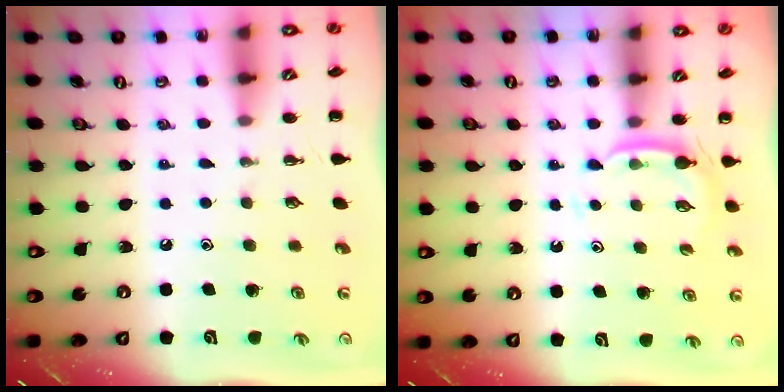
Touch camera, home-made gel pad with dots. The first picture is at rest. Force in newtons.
{"total": 3.9, "press": 3.7, "slide": 1.3}